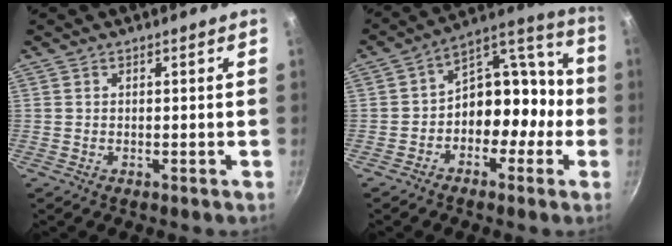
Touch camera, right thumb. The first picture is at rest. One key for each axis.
{"total": 14.4, "fx": -2.4, "fy": 9.4, "fz": 10.6, "tx": -0.104, "ty": 0.057, "tz": -0.048}